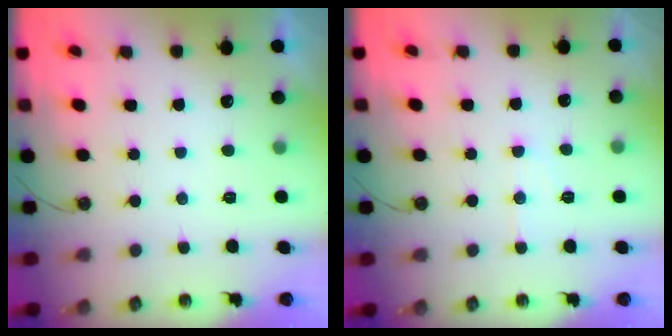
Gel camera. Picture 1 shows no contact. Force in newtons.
{"total": 6.5, "press": 6.5, "slide": 0.5}